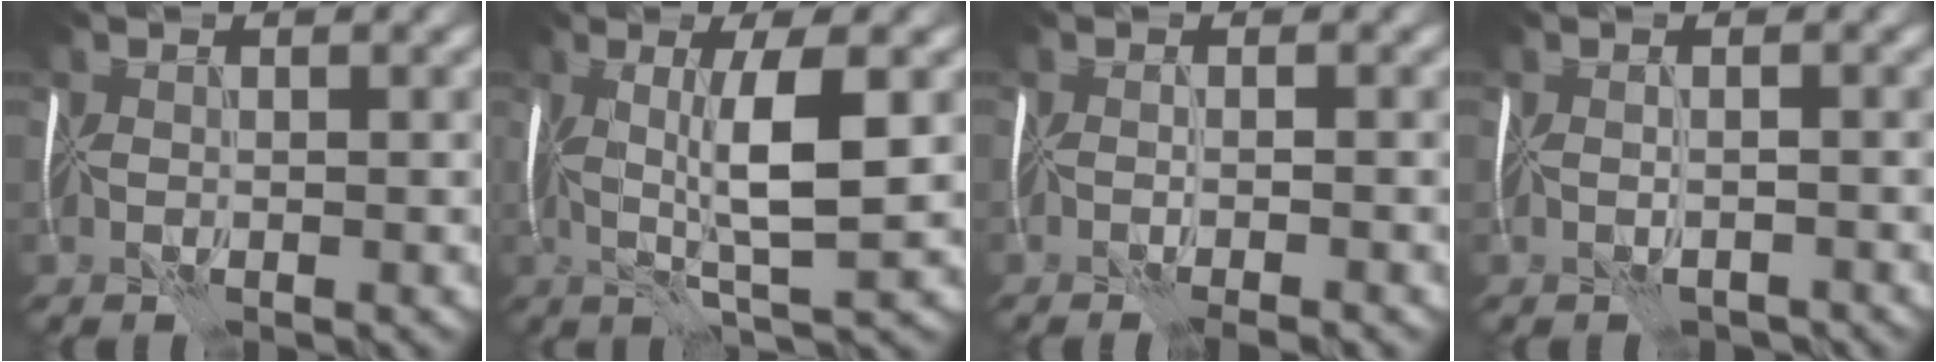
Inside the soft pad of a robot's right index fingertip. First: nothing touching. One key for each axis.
{"total": 6.2, "fx": 0.5, "fy": 0.9, "fz": 6.1, "tx": -0.114, "ty": 0.001, "tz": 0.013}
{"total": 2.0, "fx": -1.4, "fy": 0.3, "fz": 1.4, "tx": -0.007, "ty": -0.001, "tz": -0.018}
{"total": 1.7, "fx": -1.3, "fy": 0.5, "fz": 0.9, "tx": -0.017, "ty": -0.010, "tz": -0.013}